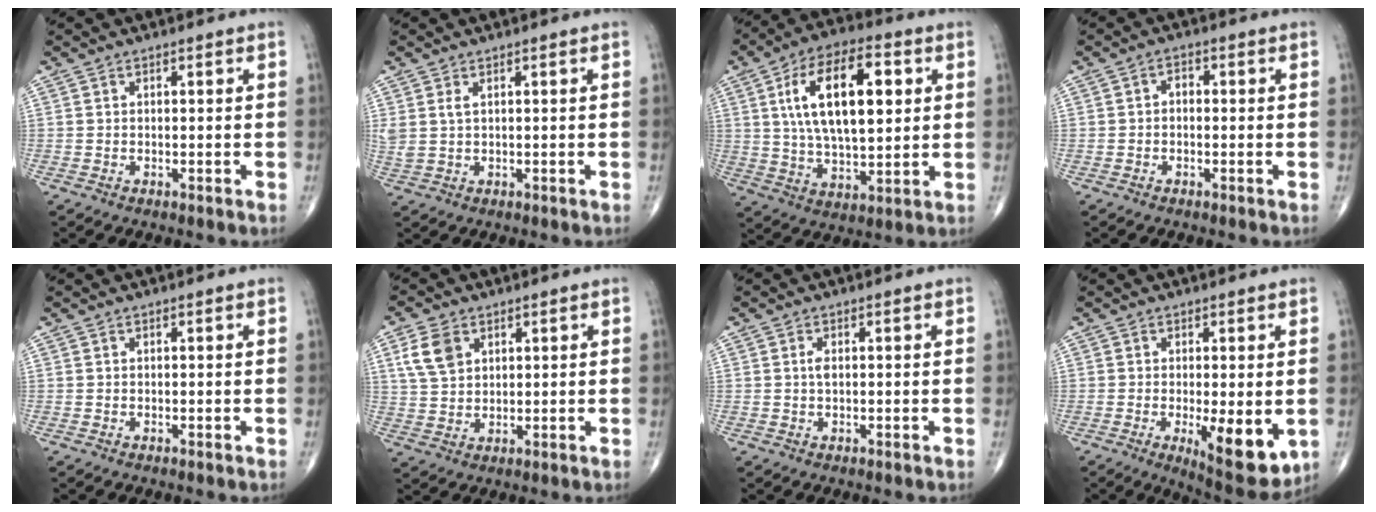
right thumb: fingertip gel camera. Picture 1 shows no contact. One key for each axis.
{"total": 2.6, "fx": 1.1, "fy": 1.2, "fz": 2.1, "tx": -0.057, "ty": 0.007, "tz": 0.031}
{"total": 19.0, "fx": 4.6, "fy": 8.9, "fz": 16.1, "tx": -0.259, "ty": 0.001, "tz": 0.077}
{"total": 1.8, "fx": -0.2, "fy": 1.3, "fz": 1.3, "tx": -0.009, "ty": 0.010, "tz": -0.011}
{"total": 0.0}
{"total": 6.6, "fx": 2.8, "fy": 4.5, "fz": 4.0, "tx": -0.067, "ty": -0.005, "tz": 0.059}
{"total": 1.3, "fx": 0.1, "fy": 0.6, "fz": 1.1, "tx": -0.020, "ty": 0.000, "tz": 0.001}
{"total": 10.8, "fx": -2.4, "fy": 3.6, "fz": 9.9, "tx": -0.132, "ty": -0.025, "tz": -0.027}